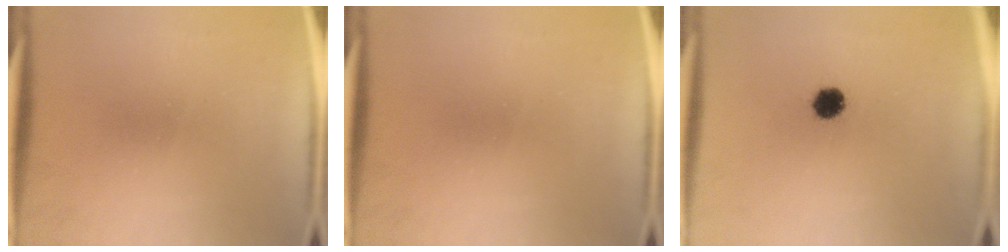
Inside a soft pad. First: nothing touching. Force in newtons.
{"total": 0.0}
{"total": 5.0}